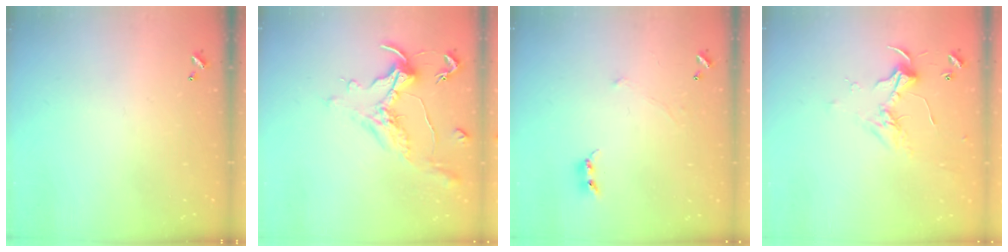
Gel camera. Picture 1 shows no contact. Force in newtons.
{"total": 1.1, "press": 1.0, "slide": 0.5}
{"total": 1.5, "press": 1.4, "slide": 0.6}
{"total": 1.3, "press": 1.2, "slide": 0.3}